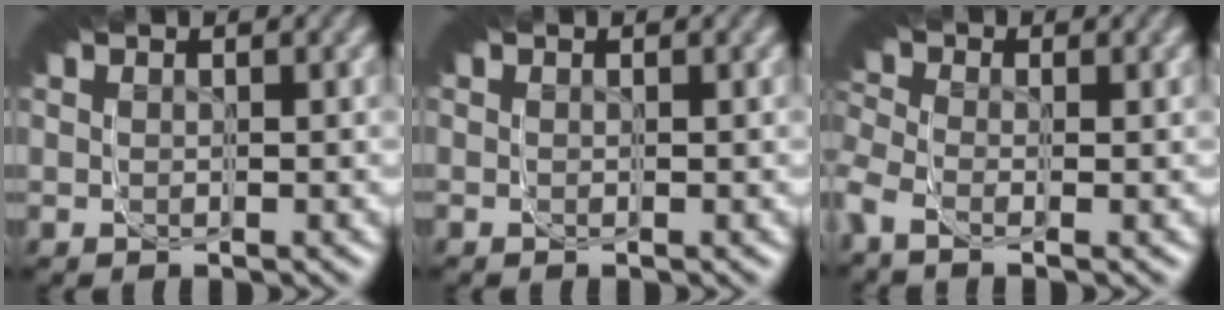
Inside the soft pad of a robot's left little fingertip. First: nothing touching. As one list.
[{"total": 0.0}, {"total": 3.2, "force": [-0.6, 2.3, 2.2], "torque": [-0.013, 0.004, -0.016]}]